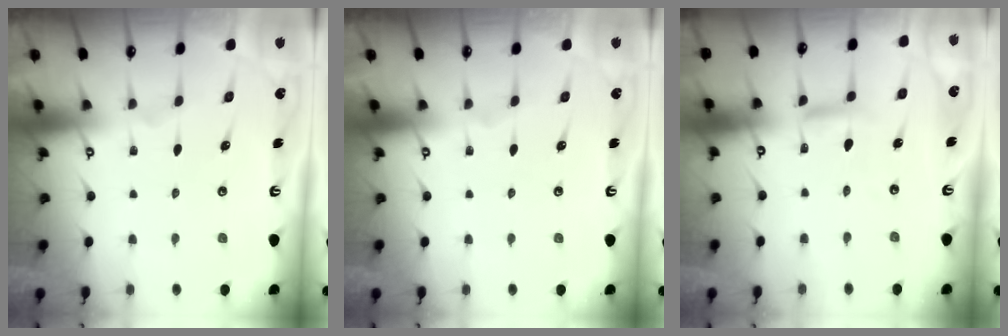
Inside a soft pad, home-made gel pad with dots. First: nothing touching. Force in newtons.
{"total": 0.0}
{"total": 6.9, "press": 6.9, "slide": 0.6}